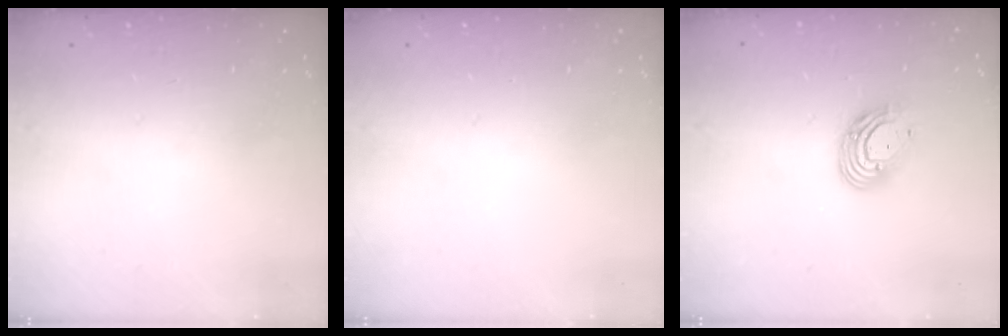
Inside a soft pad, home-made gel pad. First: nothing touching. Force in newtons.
{"total": 0.0}
{"total": 9.9, "press": 9.8, "slide": 1.2}